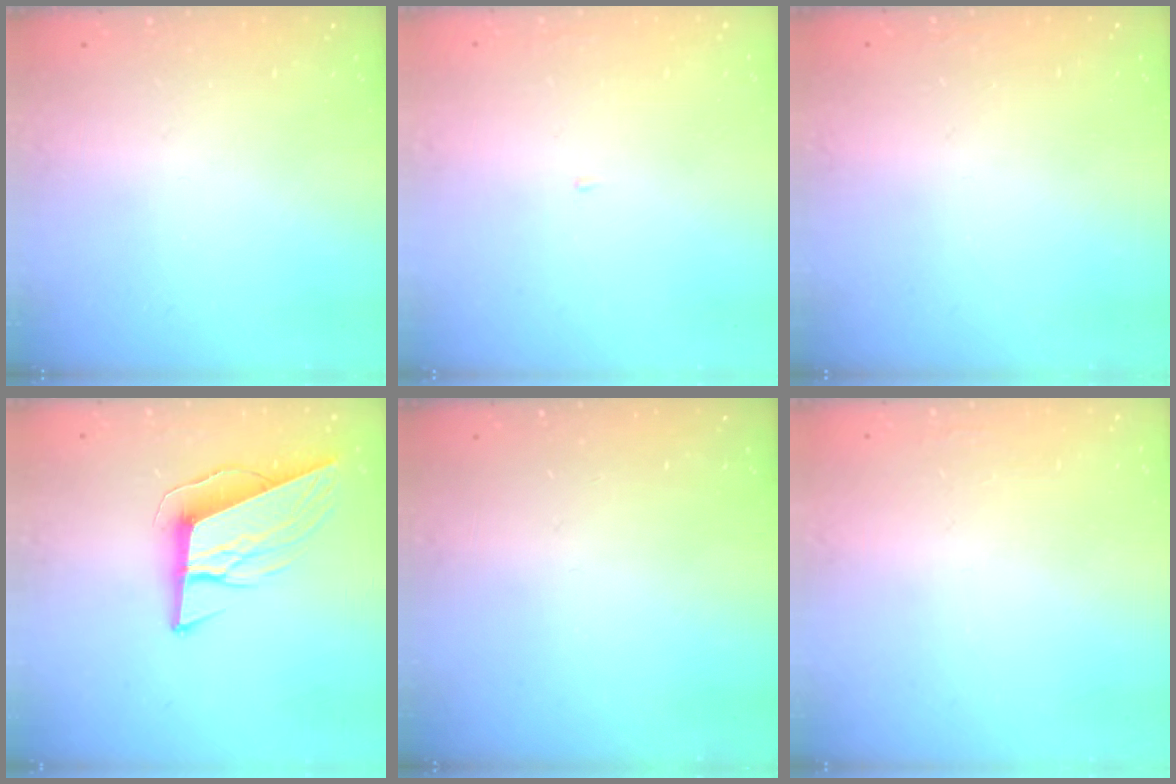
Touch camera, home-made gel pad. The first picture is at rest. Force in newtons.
{"total": 2.1, "press": 2.1, "slide": 0.2}
{"total": 1.6, "press": 1.6, "slide": 0.1}
{"total": 13.0, "press": 12.6, "slide": 3.2}
{"total": 0.0}
{"total": 1.8, "press": 1.7, "slide": 0.4}